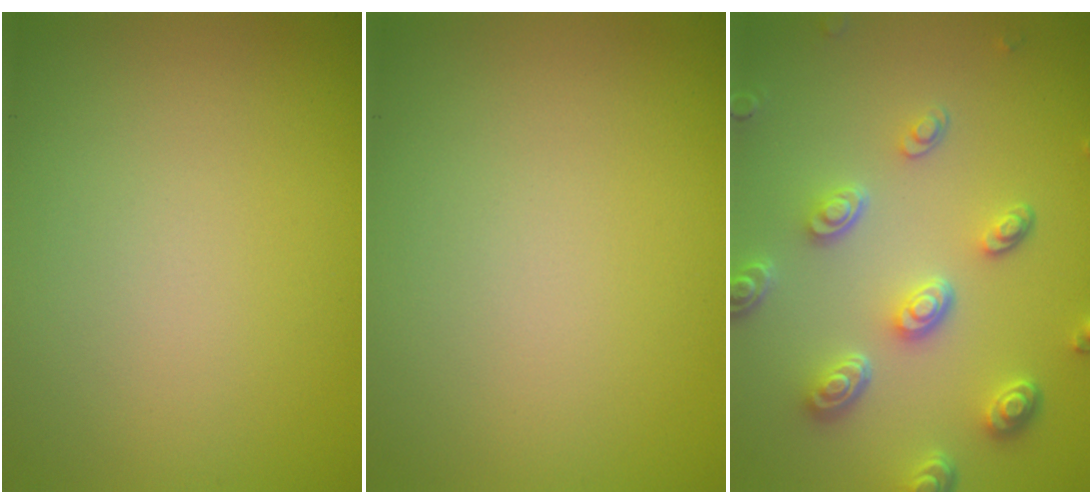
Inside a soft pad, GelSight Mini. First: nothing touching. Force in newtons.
{"total": 0.0}
{"total": 5.2, "press": 3.9, "slide": 3.5}